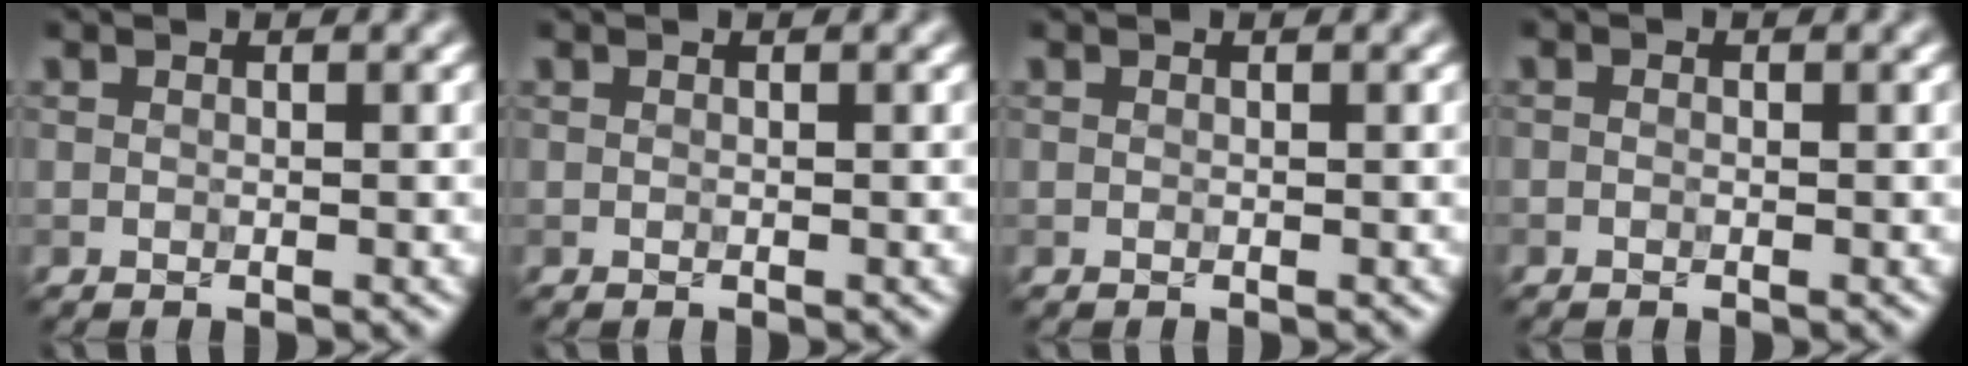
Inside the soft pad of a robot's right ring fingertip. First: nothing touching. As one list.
[{"total": 0.0}, {"total": 0.0}, {"total": 0.0}]